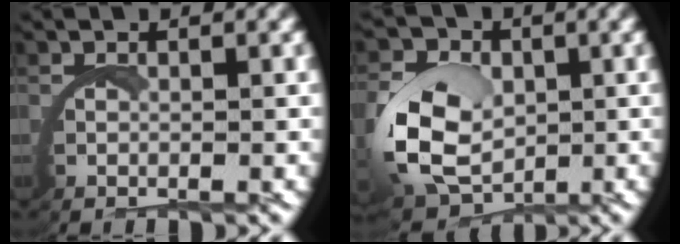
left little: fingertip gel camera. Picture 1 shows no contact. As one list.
[{"total": 7.5, "force": [-0.2, 5.8, 4.7], "torque": [-0.135, -0.033, 0.009]}]